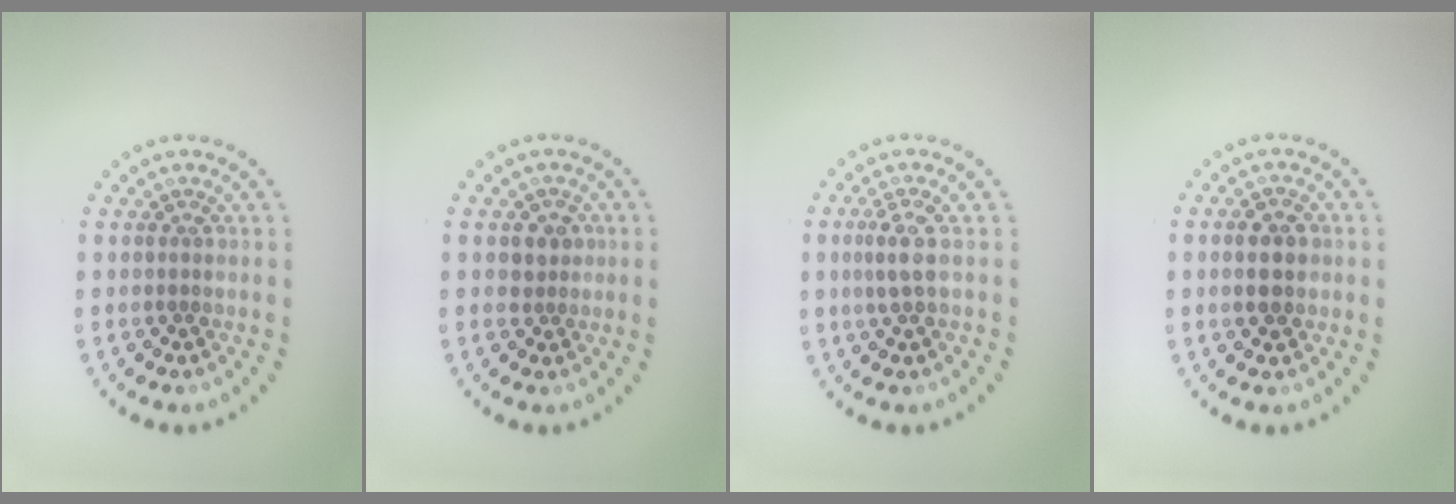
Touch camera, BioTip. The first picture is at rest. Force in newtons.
{"total": 1.8, "press": 1.6, "slide": 0.8}
{"total": 2.0, "press": 1.6, "slide": 1.2}
{"total": 3.2, "press": 3.2, "slide": 0.1}